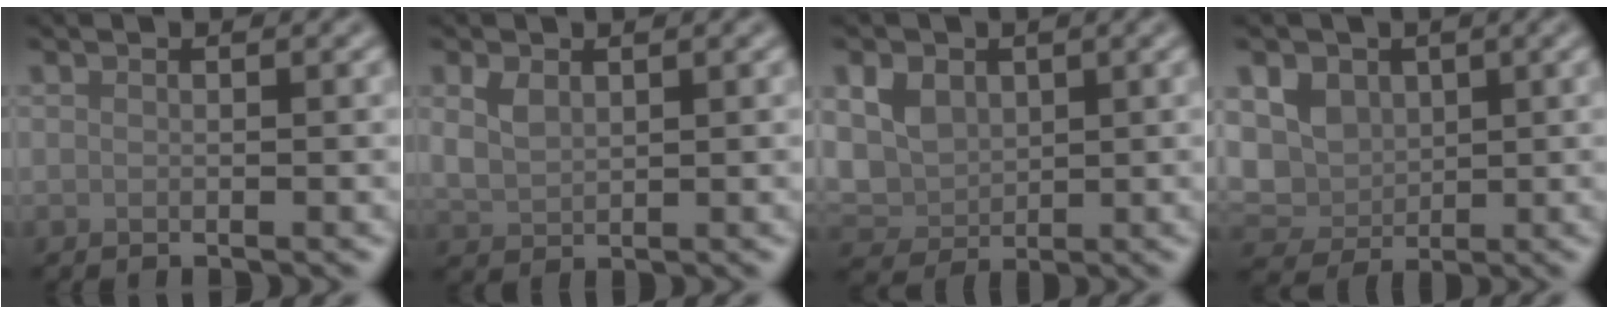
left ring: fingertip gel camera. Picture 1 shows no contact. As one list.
[{"total": 2.0, "force": [0.9, 1.3, 1.3], "torque": [-0.031, 0.000, 0.023]}, {"total": 4.3, "force": [1.0, 3.4, 2.4], "torque": [-0.052, -0.003, 0.017]}, {"total": 5.5, "force": [1.2, 4.4, 3.0], "torque": [-0.064, 0.006, 0.018]}]